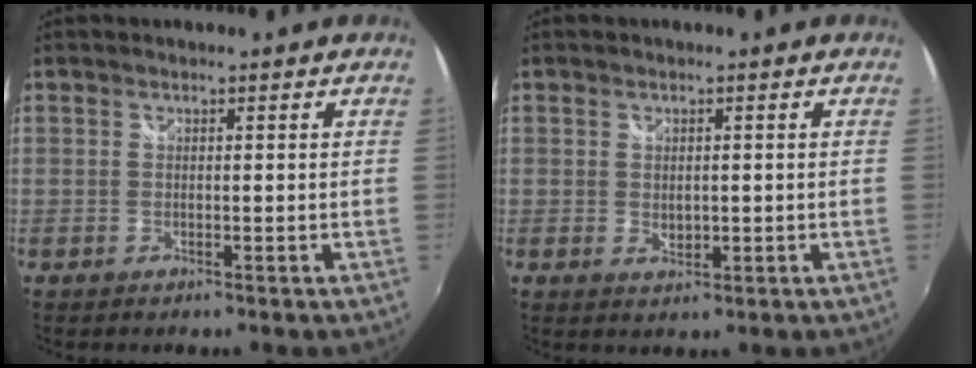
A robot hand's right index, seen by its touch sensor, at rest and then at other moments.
{"total": 2.2, "force": [0.0, 1.7, 1.4], "torque": [-0.021, -0.003, 0.003]}